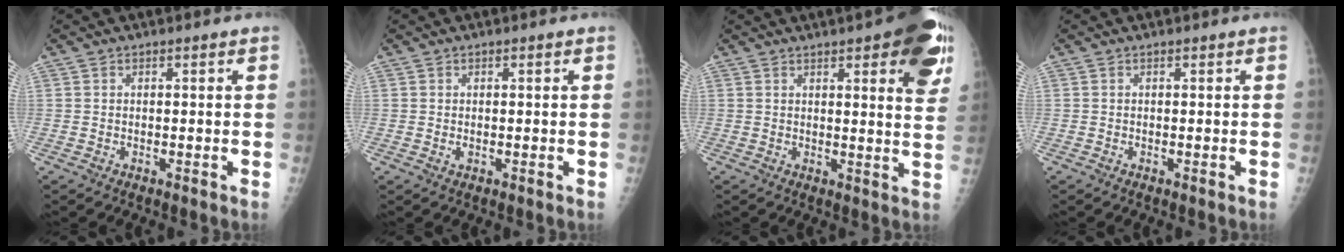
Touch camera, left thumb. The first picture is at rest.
{"total": 1.0, "force": [0.0, 0.6, 0.8], "torque": [-0.008, 0.001, 0.002]}
{"total": 14.5, "force": [6.9, 3.9, 12.2], "torque": [-0.121, -0.024, 0.076]}
{"total": 0.0}